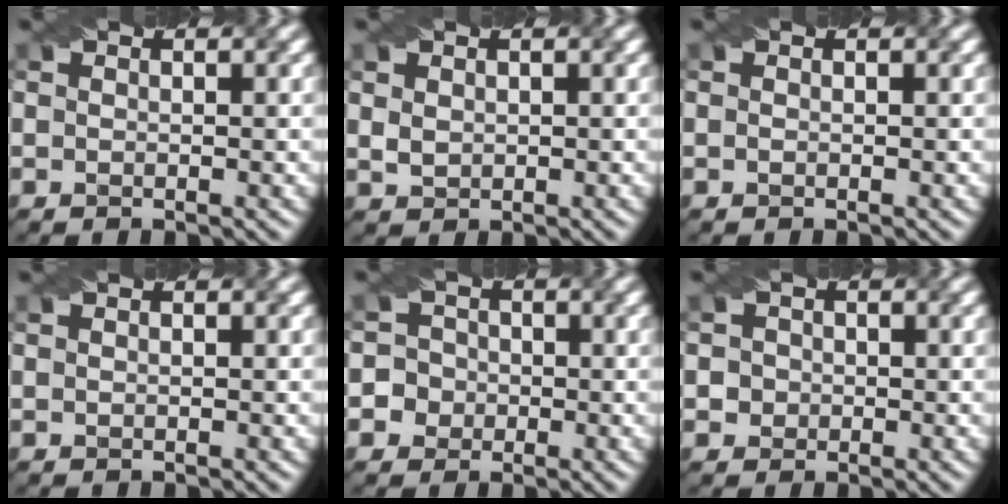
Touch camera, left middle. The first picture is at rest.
{"total": 1.2, "force": [0.4, 1.0, 0.6], "torque": [-0.014, 0.000, 0.012]}
{"total": 0.0}
{"total": 0.0}
{"total": 4.0, "force": [-1.0, 3.8, 0.5], "torque": [0.013, 0.021, -0.039]}
{"total": 1.8, "force": [0.2, 1.8, 0.3], "torque": [0.013, 0.013, -0.005]}